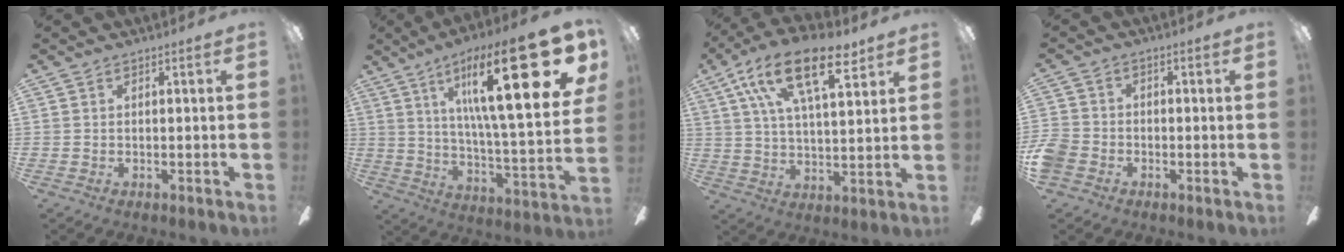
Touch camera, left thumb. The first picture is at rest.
{"total": 28.7, "force": [13.5, 7.7, 24.2], "torque": [-0.370, -0.070, 0.210]}
{"total": 19.2, "force": [10.7, 7.8, 13.8], "torque": [-0.240, -0.035, 0.176]}
{"total": 5.5, "force": [-2.5, 4.3, 2.3], "torque": [-0.055, 0.019, -0.045]}